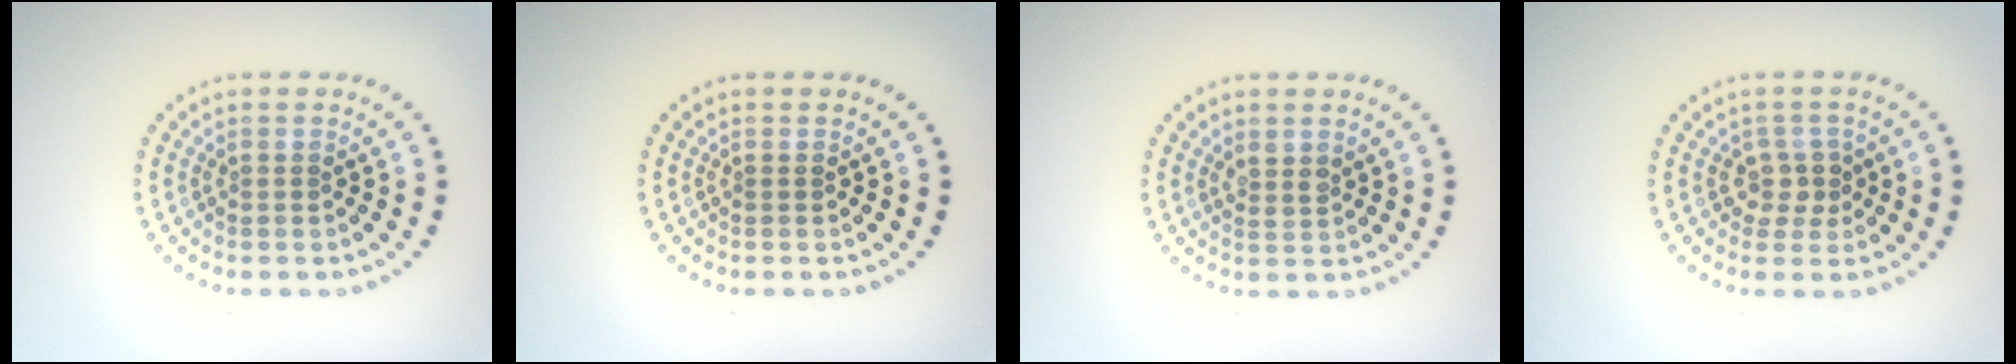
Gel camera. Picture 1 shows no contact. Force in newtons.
{"total": 0.0}
{"total": 1.1, "press": 0.9, "slide": 0.6}
{"total": 2.1, "press": 1.7, "slide": 1.2}